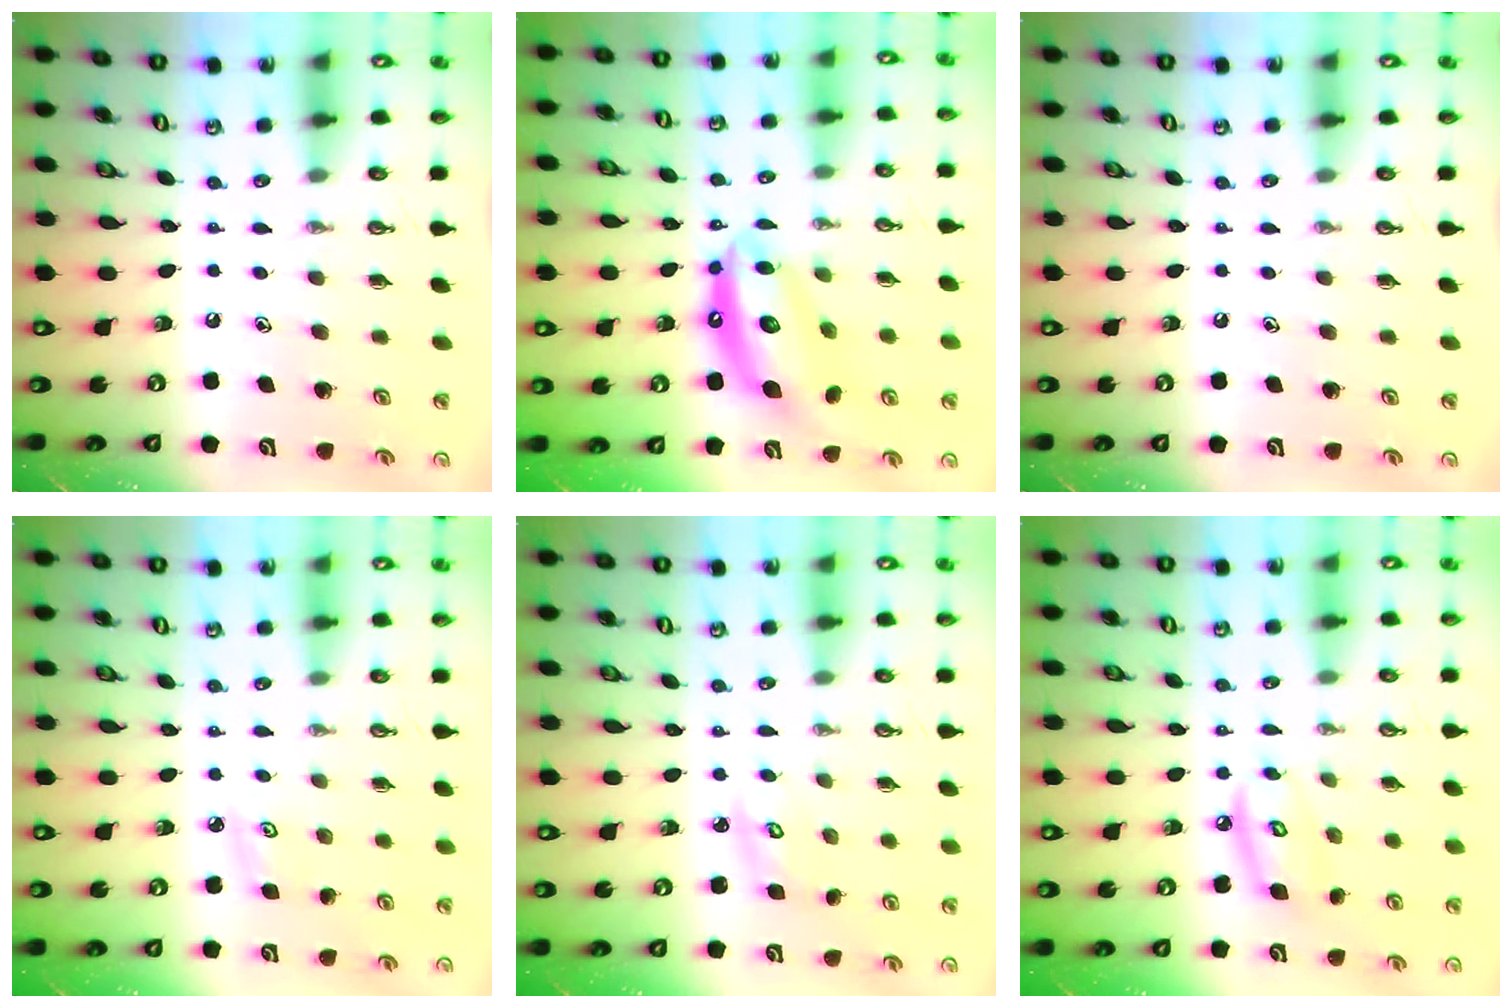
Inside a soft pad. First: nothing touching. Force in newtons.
{"total": 14.7, "press": 14.6, "slide": 1.6}
{"total": 0.0}
{"total": 3.3, "press": 3.3, "slide": 0.3}
{"total": 2.5, "press": 2.5, "slide": 0.3}
{"total": 7.3, "press": 7.3, "slide": 0.5}